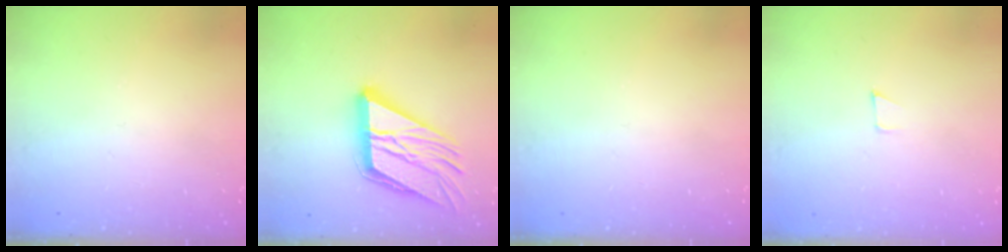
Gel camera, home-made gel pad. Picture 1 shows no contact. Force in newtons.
{"total": 18.6, "press": 18.5, "slide": 2.2}
{"total": 0.0}
{"total": 2.6, "press": 2.6, "slide": 0.2}